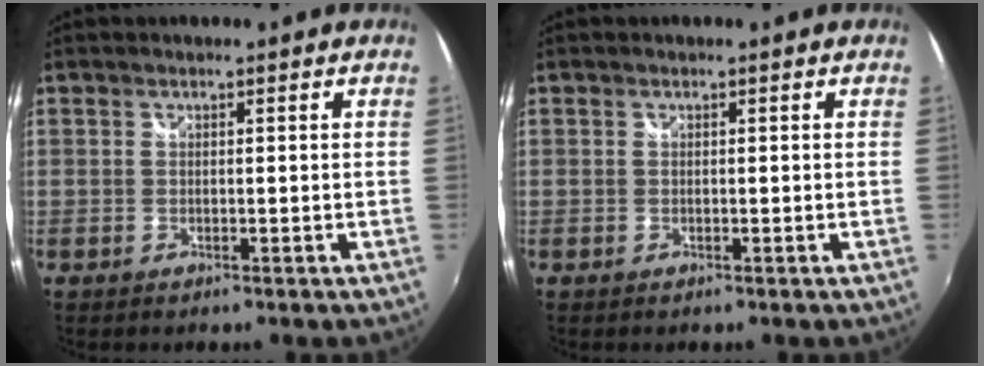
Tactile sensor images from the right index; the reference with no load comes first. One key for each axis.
{"total": 0.0}